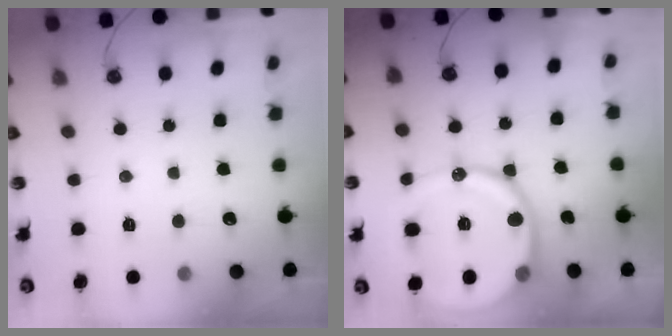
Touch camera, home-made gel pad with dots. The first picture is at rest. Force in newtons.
{"total": 19.1, "press": 18.9, "slide": 2.4}